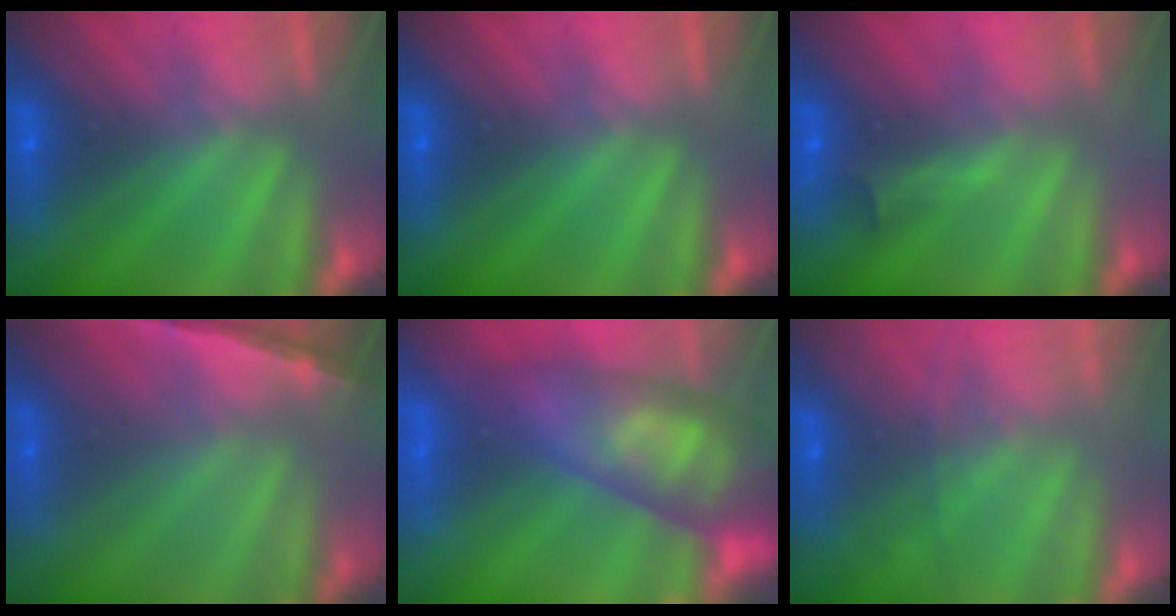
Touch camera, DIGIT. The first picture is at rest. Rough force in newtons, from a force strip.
{"total": 0.0}
{"total": 2.8}
{"total": 1.7}
{"total": 11.2}
{"total": 7.5}